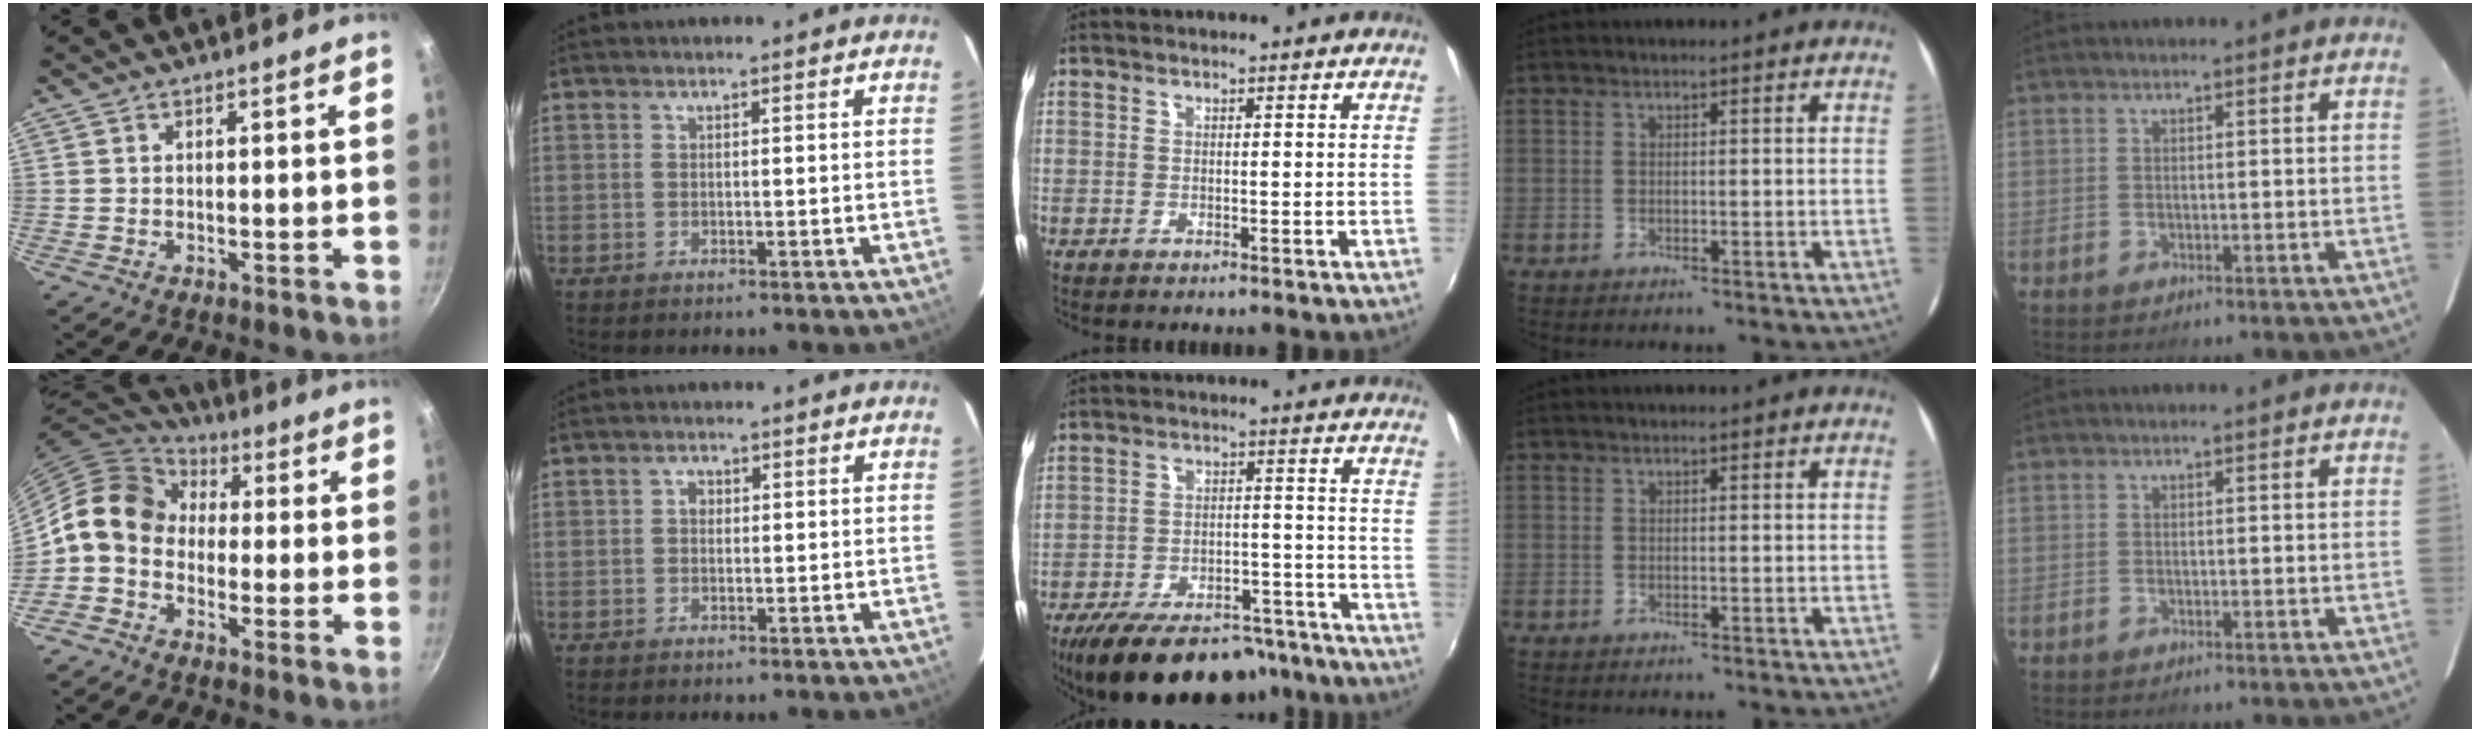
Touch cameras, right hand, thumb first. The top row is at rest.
{"thumb": {"total": 11.2, "force": [-0.5, 8.8, 6.9], "torque": [-0.103, 0.040, -0.033]}, "index": {"total": 1.4, "force": [0.1, 1.3, 0.6], "torque": [-0.009, 0.007, 0.000]}, "middle": {"total": 21.2, "force": [-17.3, 7.9, 9.5], "torque": [-0.178, 0.004, -0.233]}}